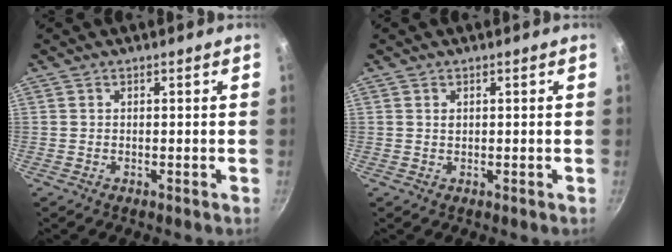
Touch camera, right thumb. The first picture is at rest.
{"total": 0.6, "force": [0.2, 0.5, 0.3], "torque": [-0.005, 0.001, 0.005]}